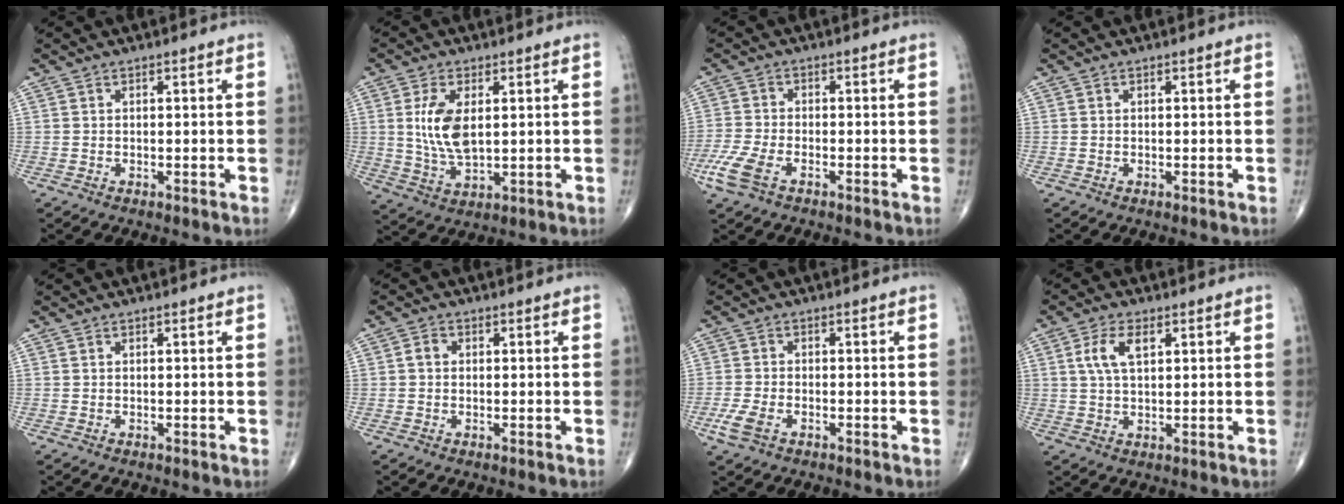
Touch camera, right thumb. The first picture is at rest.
{"total": 8.7, "force": [1.6, 4.4, 7.4], "torque": [-0.146, -0.013, 0.039]}
{"total": 5.7, "force": [-3.0, 2.7, 4.1], "torque": [-0.103, 0.005, -0.063]}
{"total": 0.0}
{"total": 0.0}
{"total": 1.7, "force": [0.1, 1.4, 1.0], "torque": [-0.013, 0.007, -0.002]}
{"total": 4.0, "force": [-1.9, 2.1, 2.8], "torque": [-0.073, 0.005, -0.039]}
{"total": 5.7, "force": [1.9, 2.7, 4.6], "torque": [-0.098, 0.003, 0.039]}